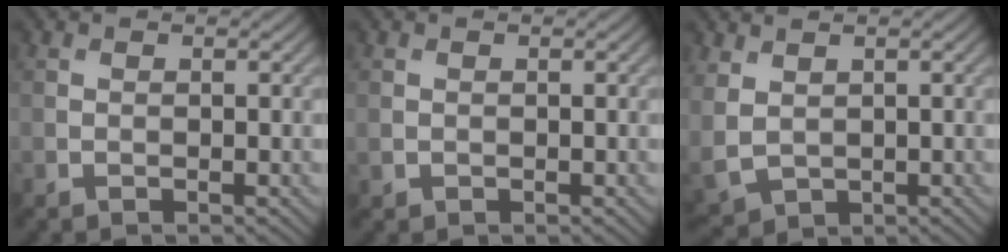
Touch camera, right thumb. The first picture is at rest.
{"total": 0.7, "force": [0.0, 0.7, 0.2], "torque": [-0.007, -0.005, 0.002]}
{"total": 4.2, "force": [1.4, 3.0, 2.6], "torque": [-0.091, -0.010, 0.036]}